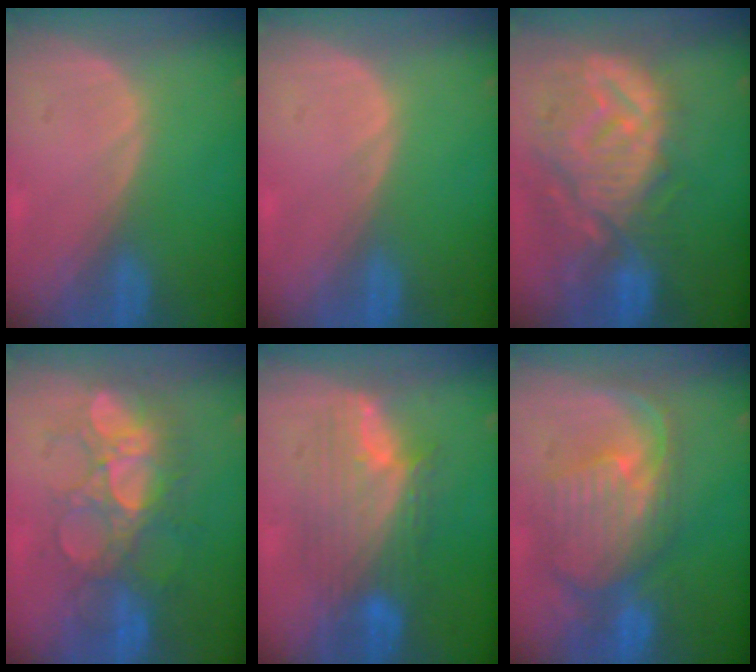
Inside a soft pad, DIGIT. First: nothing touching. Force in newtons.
{"total": 0.0}
{"total": 12.6, "press": 11.2, "slide": 5.8}
{"total": 9.1, "press": 8.9, "slide": 1.9}
{"total": 8.4, "press": 8.4, "slide": 0.3}
{"total": 10.9, "press": 9.6, "slide": 5.3}